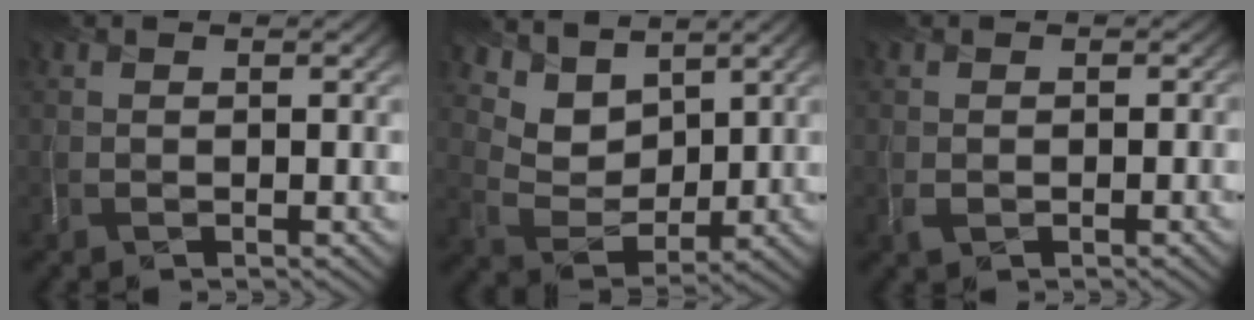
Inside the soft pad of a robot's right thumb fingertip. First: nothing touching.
{"total": 7.5, "force": [5.9, 3.9, 2.4], "torque": [-0.070, -0.025, 0.129]}
{"total": 1.3, "force": [-0.4, 1.2, 0.5], "torque": [-0.011, -0.008, -0.001]}